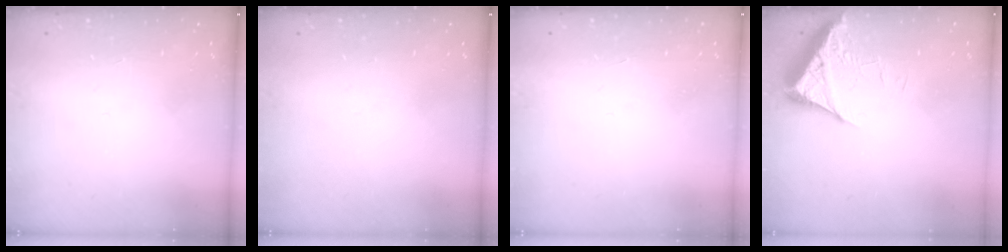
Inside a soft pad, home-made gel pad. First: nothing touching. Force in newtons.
{"total": 0.0}
{"total": 1.5, "press": 1.5, "slide": 0.1}
{"total": 6.1, "press": 6.1, "slide": 0.7}